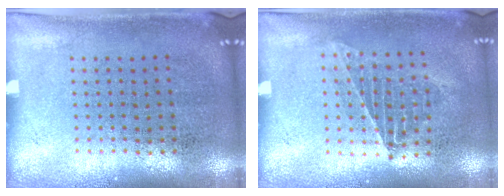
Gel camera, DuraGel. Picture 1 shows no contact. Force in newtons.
{"total": 1.1, "press": 1.0, "slide": 0.2}